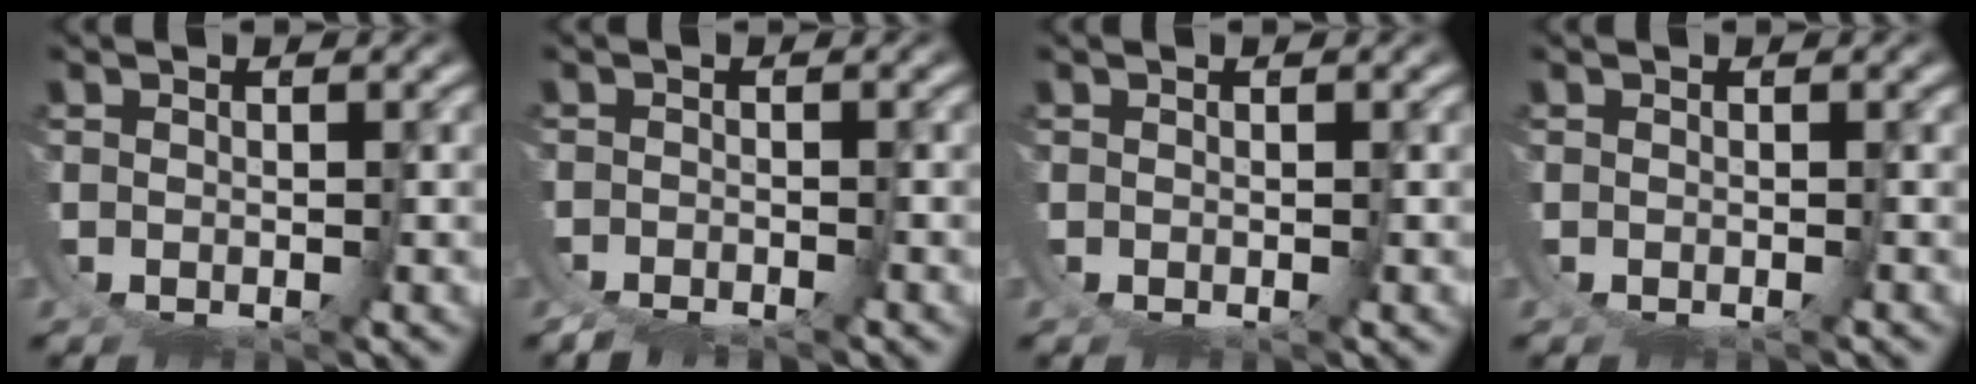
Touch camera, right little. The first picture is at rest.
{"total": 4.7, "force": [-2.9, -3.5, -1.0], "torque": [0.050, -0.003, -0.040]}
{"total": 0.0}
{"total": 0.0}